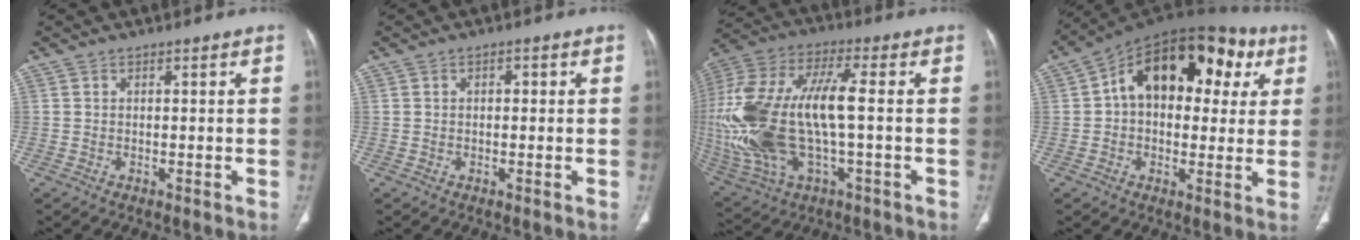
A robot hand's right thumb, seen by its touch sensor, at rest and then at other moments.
{"total": 1.3, "force": [0.3, 0.8, 1.0], "torque": [-0.017, 0.006, 0.005]}
{"total": 27.0, "force": [-1.8, 11.2, 24.5], "torque": [-0.585, 0.008, -0.022]}
{"total": 21.2, "force": [5.8, 13.2, 15.5], "torque": [-0.183, 0.035, 0.077]}